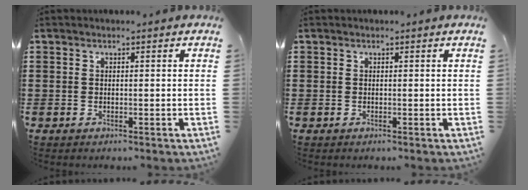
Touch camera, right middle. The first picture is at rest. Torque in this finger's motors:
{"motor_torque": [-0.36, 0.12, 0.00, -0.01]}